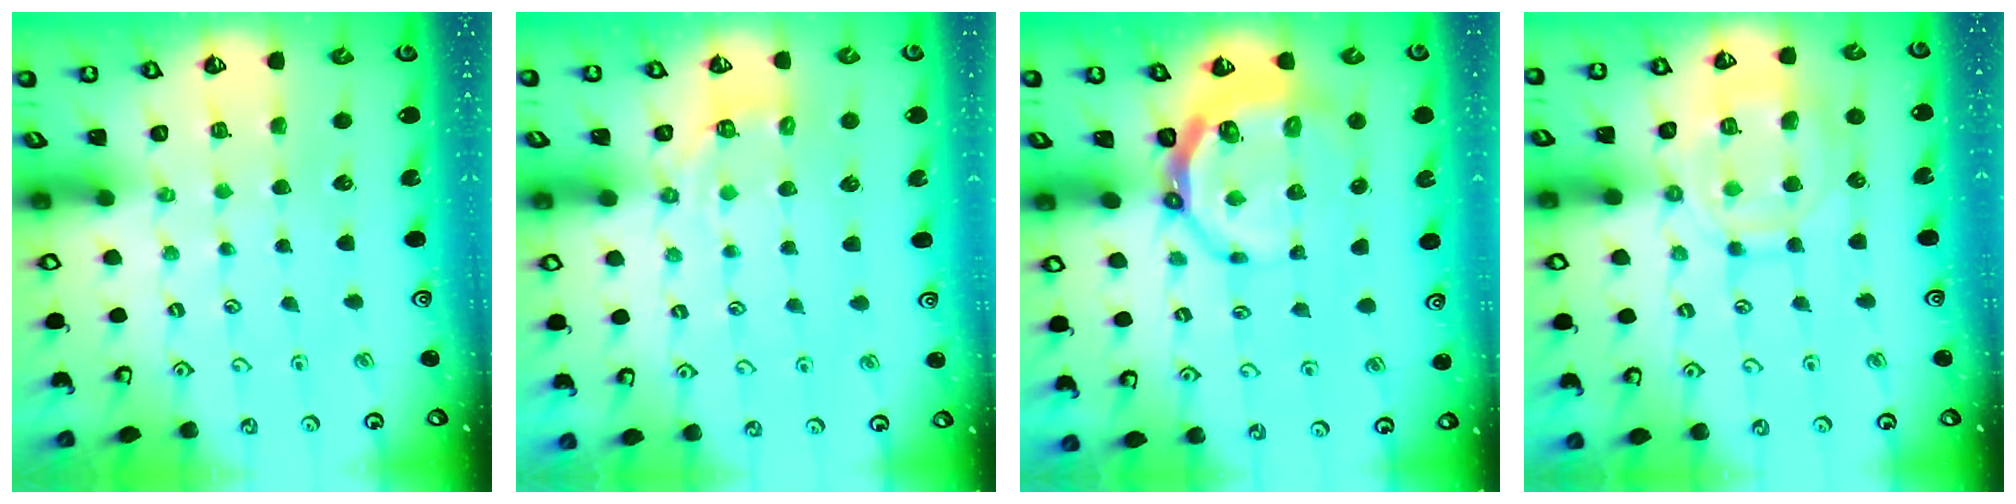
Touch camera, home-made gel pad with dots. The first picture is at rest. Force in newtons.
{"total": 3.7, "press": 3.0, "slide": 2.1}
{"total": 7.7, "press": 6.8, "slide": 3.6}
{"total": 11.5, "press": 11.5, "slide": 1.1}